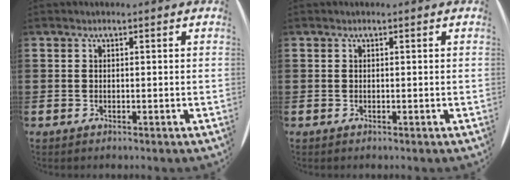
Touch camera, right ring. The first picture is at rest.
{"total": 0.0}